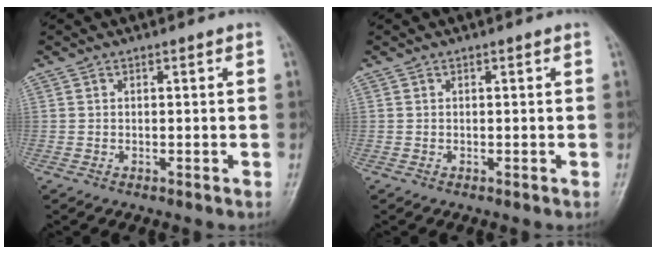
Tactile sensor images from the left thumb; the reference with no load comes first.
{"total": 0.0}